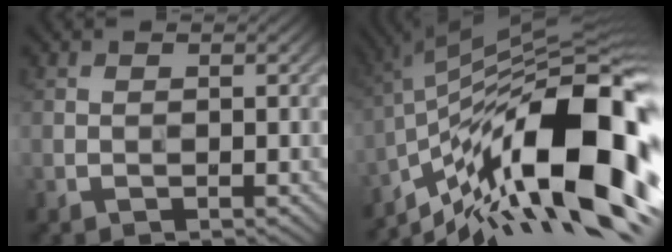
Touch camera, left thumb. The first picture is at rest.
{"total": 19.8, "force": [-8.0, 6.4, 17.0], "torque": [-0.273, 0.023, -0.148]}